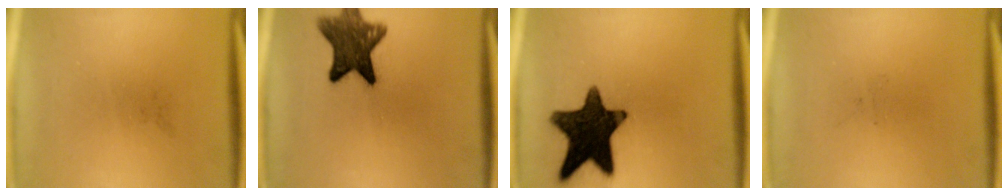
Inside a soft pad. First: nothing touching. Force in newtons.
{"total": 10.4}
{"total": 16.0}
{"total": 0.0}